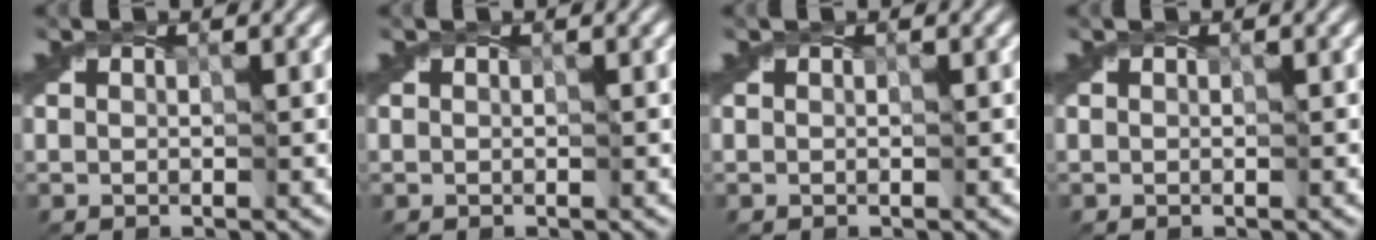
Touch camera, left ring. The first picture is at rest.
{"total": 0.0}
{"total": 0.0}
{"total": 0.0}